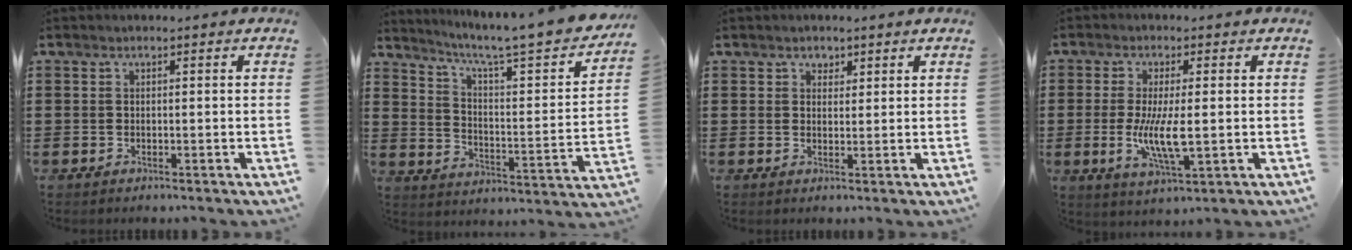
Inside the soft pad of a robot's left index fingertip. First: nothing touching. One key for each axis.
{"total": 6.2, "fx": 5.1, "fy": 0.2, "fz": 3.5, "tx": -0.084, "ty": -0.047, "tz": 0.074}
{"total": 1.5, "fx": 1.1, "fy": 1.0, "fz": 0.0, "tx": 0.004, "ty": 0.002, "tz": 0.018}
{"total": 7.3, "fx": -0.5, "fy": 1.8, "fz": 7.0, "tx": -0.137, "ty": -0.007, "tz": -0.010}